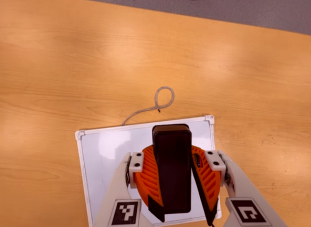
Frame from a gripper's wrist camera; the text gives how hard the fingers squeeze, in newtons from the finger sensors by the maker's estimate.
{"total": 11.8, "left": 11.8, "right": 11.7}